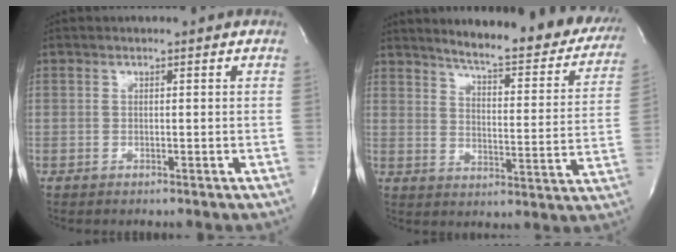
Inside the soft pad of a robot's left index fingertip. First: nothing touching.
{"total": 22.1, "force": [19.2, 4.0, 10.0], "torque": [-0.124, -0.054, 0.228]}